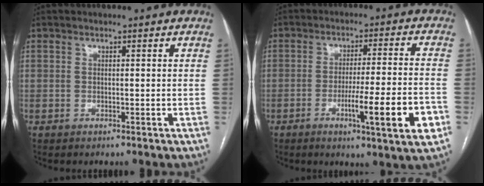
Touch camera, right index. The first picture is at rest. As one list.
[{"total": 13.3, "force": [-5.1, -0.8, 12.3], "torque": [-0.211, -0.018, -0.085]}]